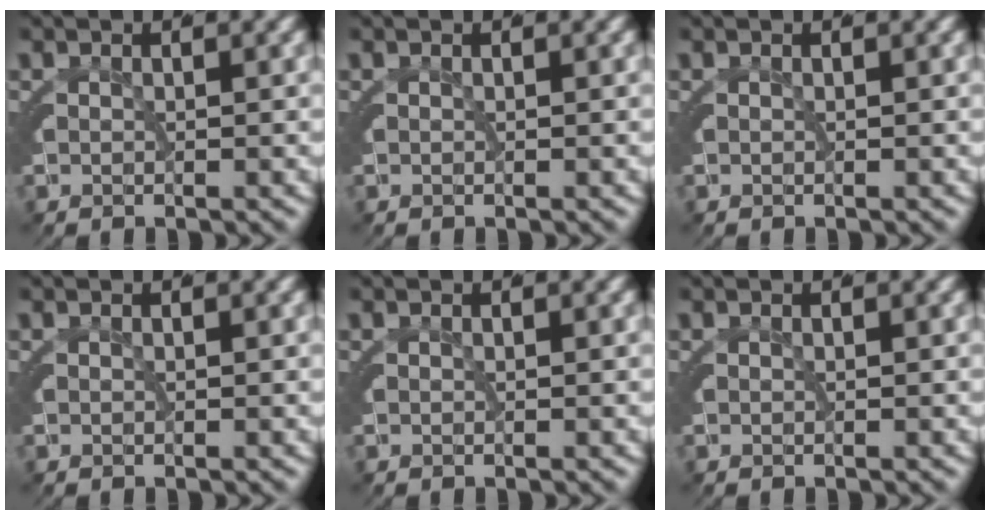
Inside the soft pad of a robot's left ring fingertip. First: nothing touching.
{"total": 0.0}
{"total": 0.0}
{"total": 0.0}
{"total": 0.0}
{"total": 0.0}